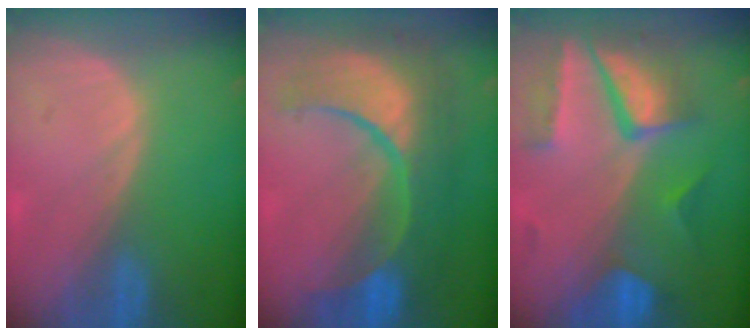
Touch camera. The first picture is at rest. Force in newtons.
{"total": 12.5, "press": 12.4, "slide": 1.3}
{"total": 10.2, "press": 8.6, "slide": 5.4}